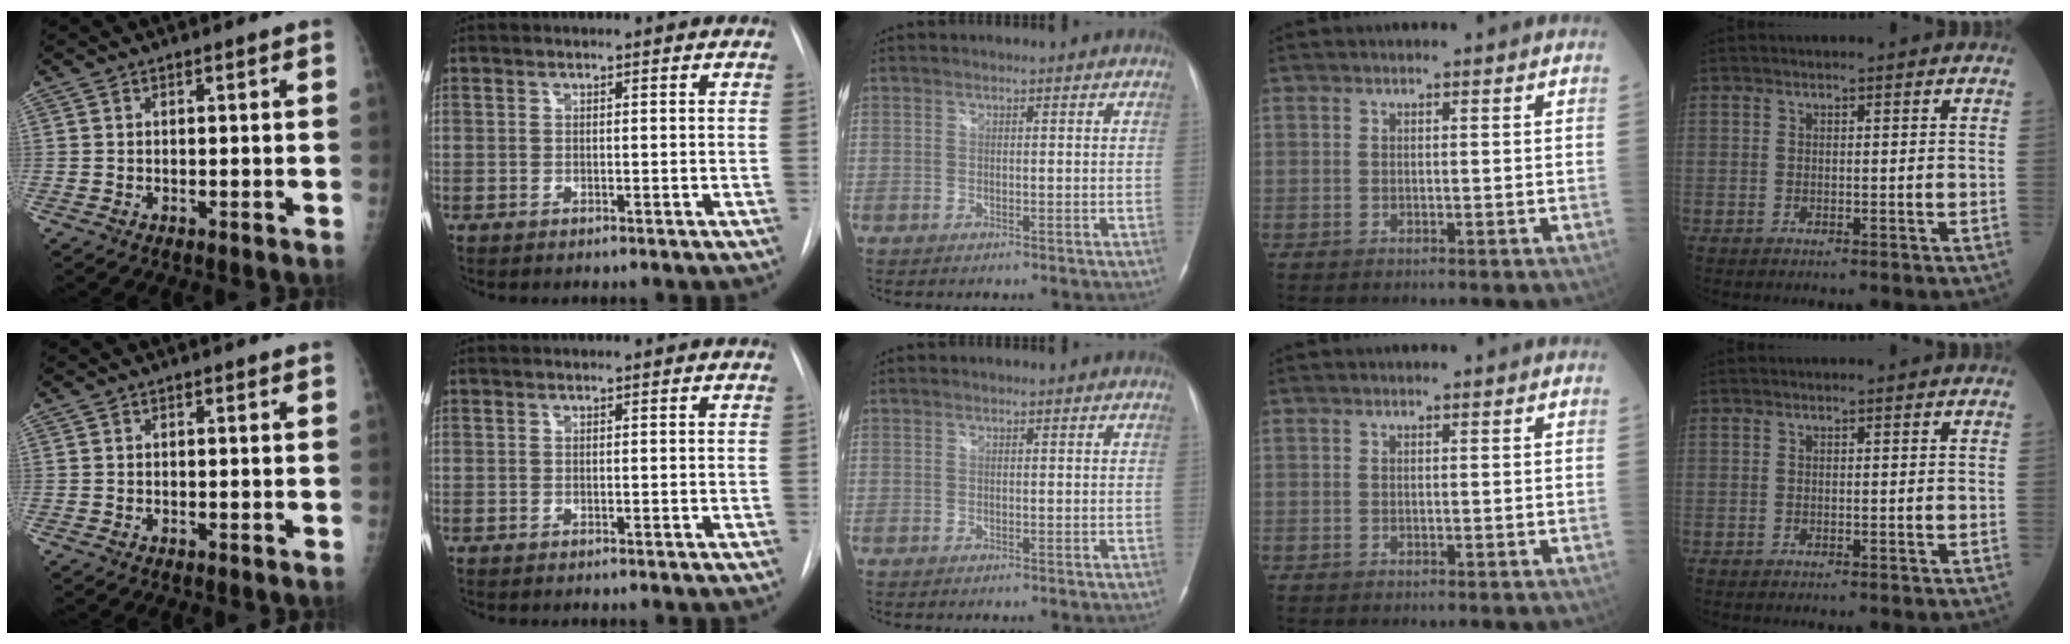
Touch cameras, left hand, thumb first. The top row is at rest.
{}